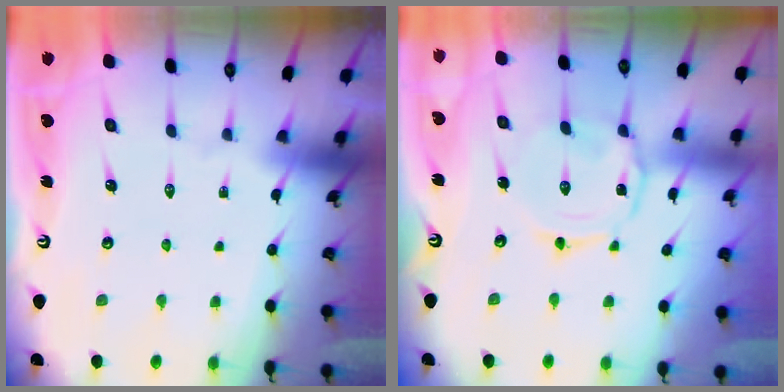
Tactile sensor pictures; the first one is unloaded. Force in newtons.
{"total": 3.4, "press": 3.3, "slide": 0.5}